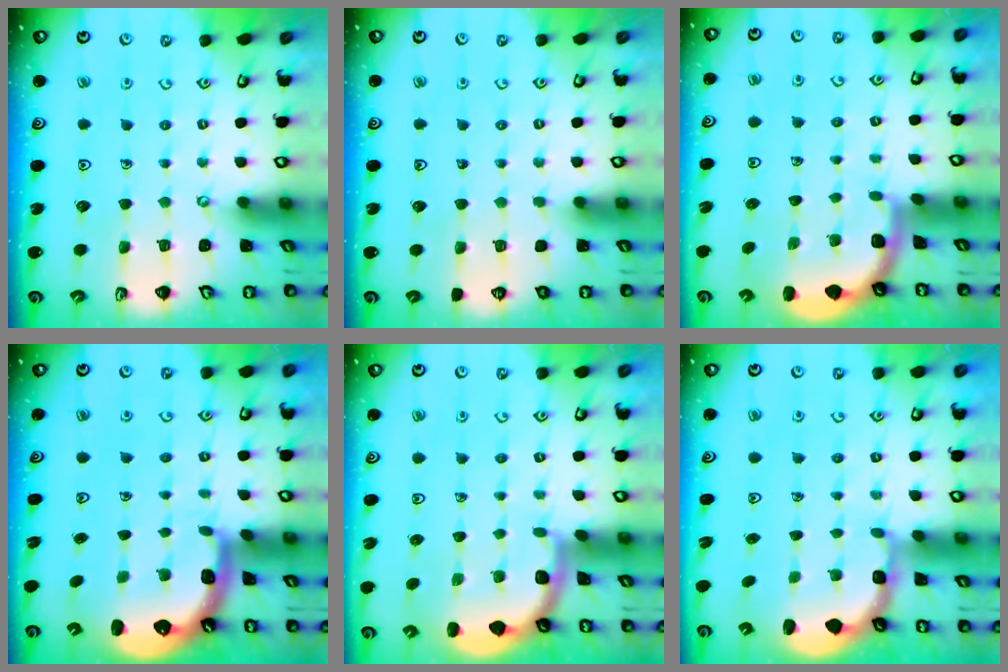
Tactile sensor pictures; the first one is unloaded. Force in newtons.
{"total": 0.0}
{"total": 1.7, "press": 1.6, "slide": 0.1}
{"total": 1.6, "press": 1.5, "slide": 0.6}
{"total": 1.9, "press": 1.9, "slide": 0.0}
{"total": 2.7, "press": 2.1, "slide": 1.7}